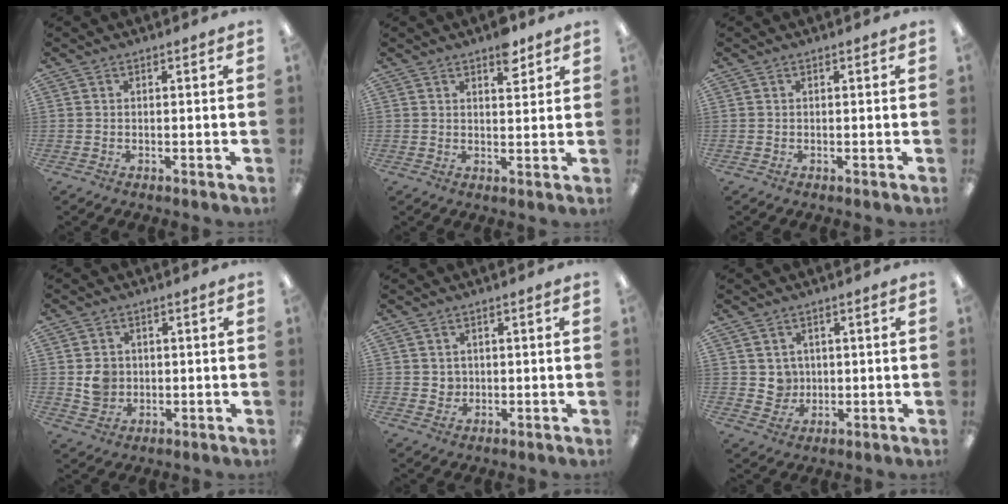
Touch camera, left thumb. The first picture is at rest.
{"total": 5.7, "force": [4.1, 2.5, 3.1], "torque": [-0.021, -0.024, 0.064]}
{"total": 0.0}
{"total": 5.1, "force": [0.5, 4.8, 1.7], "torque": [-0.015, 0.002, 0.008]}
{"total": 2.6, "force": [1.1, 2.3, 0.0], "torque": [0.001, 0.001, 0.018]}
{"total": 4.6, "force": [1.8, 4.2, 0.1], "torque": [-0.004, -0.003, 0.034]}